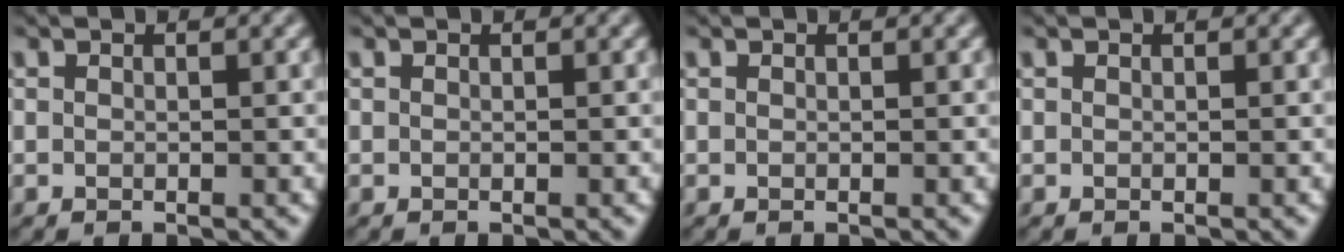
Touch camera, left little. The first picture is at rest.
{"total": 0.0}
{"total": 0.0}
{"total": 0.0}